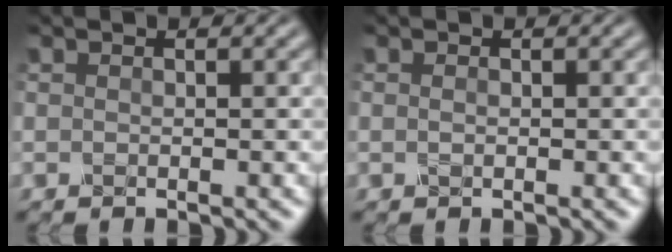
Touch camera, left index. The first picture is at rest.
{"total": 0.5, "force": [-0.1, 0.2, 0.4], "torque": [-0.012, -0.001, -0.001]}